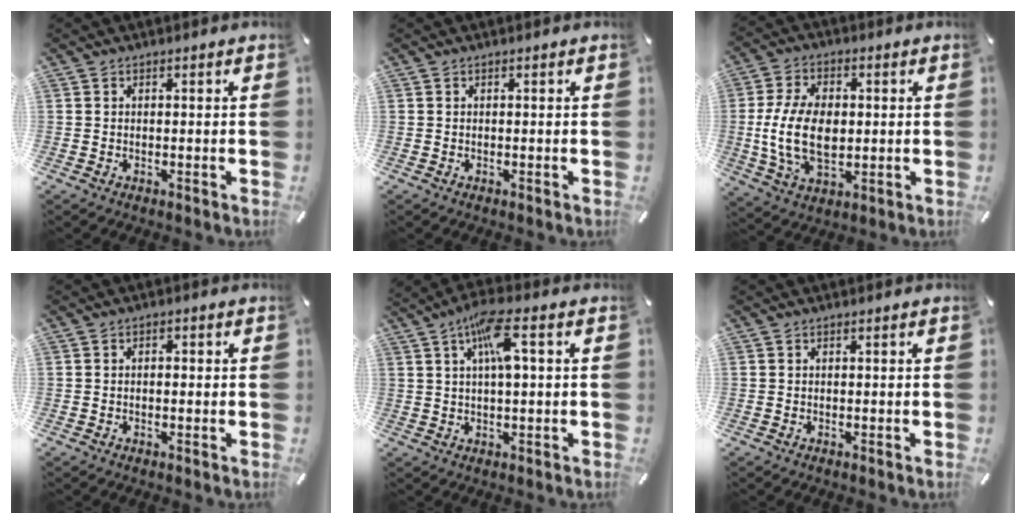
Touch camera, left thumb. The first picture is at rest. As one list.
[{"total": 0.0}, {"total": 14.1, "force": [-0.4, 9.0, 10.9], "torque": [-0.240, 0.006, -0.004]}, {"total": 1.5, "force": [-0.4, 0.8, 1.1], "torque": [-0.022, 0.003, -0.008]}, {"total": 8.9, "force": [2.8, 2.5, 8.1], "torque": [-0.149, 0.006, 0.047]}, {"total": 0.0}]